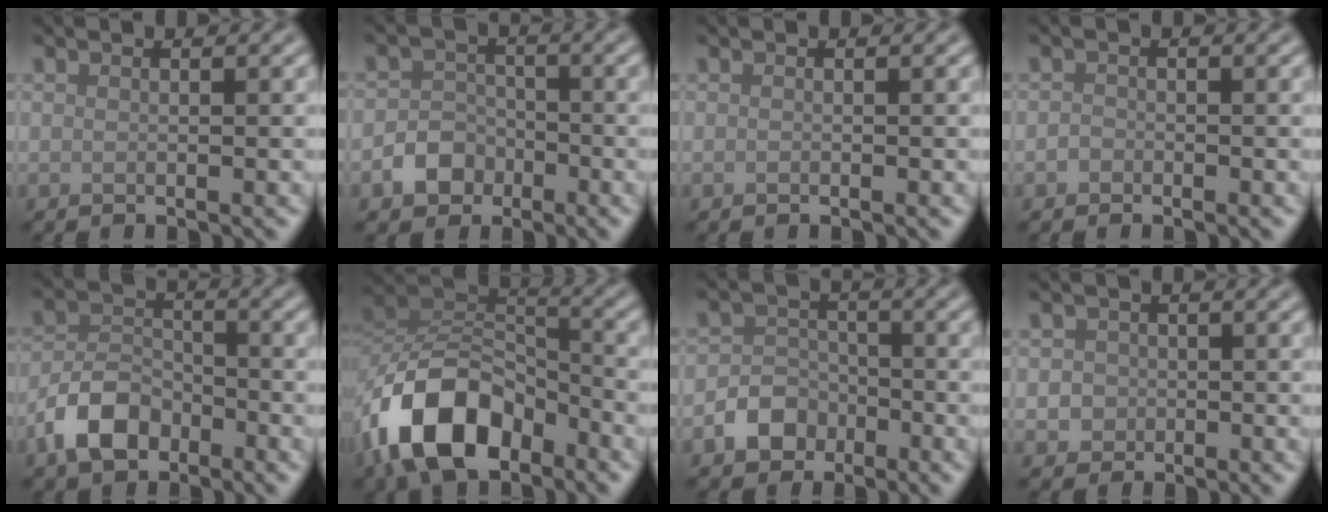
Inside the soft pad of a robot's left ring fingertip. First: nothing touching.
{"total": 3.1, "force": [-1.5, 2.5, 1.0], "torque": [-0.010, 0.004, -0.028]}
{"total": 0.0}
{"total": 0.8, "force": [-0.4, 0.6, 0.1], "torque": [0.000, 0.000, -0.010]}
{"total": 5.0, "force": [-2.9, 3.1, 2.6], "torque": [-0.048, 0.002, -0.064]}
{"total": 10.2, "force": [-5.7, 5.9, 6.1], "torque": [-0.114, 0.006, -0.115]}
{"total": 3.4, "force": [-1.7, 2.7, 1.1], "torque": [-0.015, 0.003, -0.033]}
{"total": 1.6, "force": [-0.2, 1.6, 0.4], "torque": [0.009, -0.003, -0.005]}